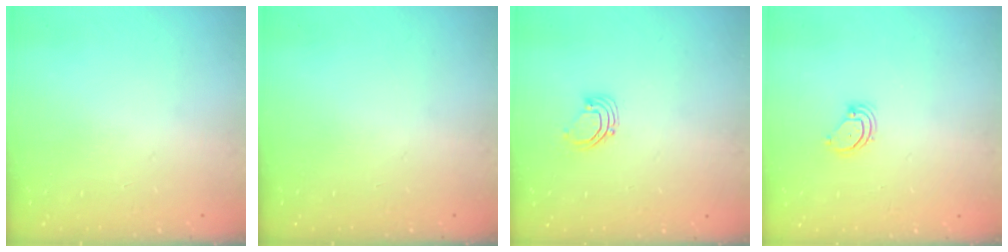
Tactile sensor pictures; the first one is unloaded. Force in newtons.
{"total": 0.0}
{"total": 2.7, "press": 2.7, "slide": 0.2}
{"total": 3.2, "press": 3.2, "slide": 0.2}